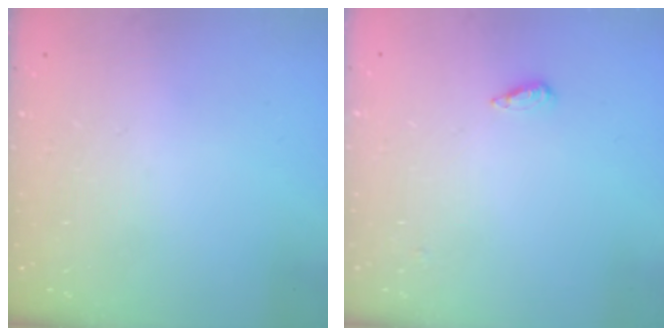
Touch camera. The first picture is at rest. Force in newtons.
{"total": 2.2, "press": 2.2, "slide": 0.5}